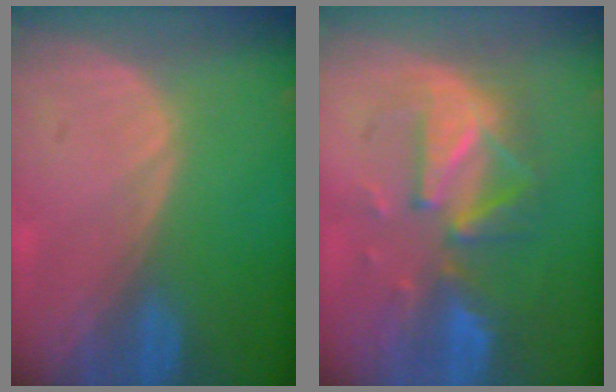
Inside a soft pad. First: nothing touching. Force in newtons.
{"total": 8.6, "press": 8.5, "slide": 1.2}